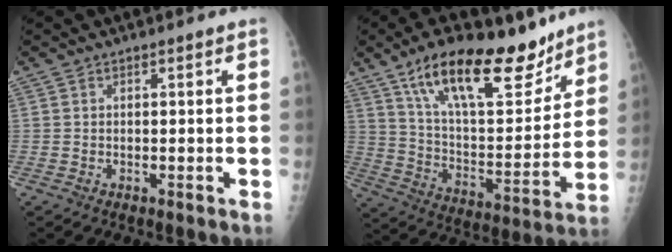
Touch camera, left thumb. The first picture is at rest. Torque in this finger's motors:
{"motor_torque": [0.68, 0.71, 1.41, -1.35, 0.16]}